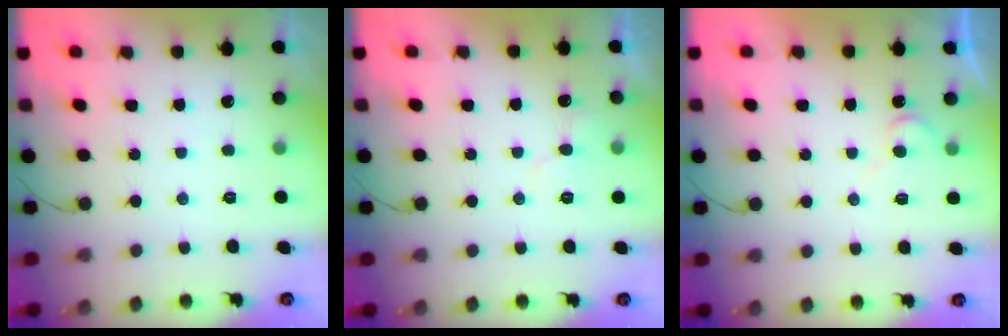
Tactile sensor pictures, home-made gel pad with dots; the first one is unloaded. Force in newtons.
{"total": 5.4, "press": 5.4, "slide": 0.4}
{"total": 5.4, "press": 5.4, "slide": 0.5}